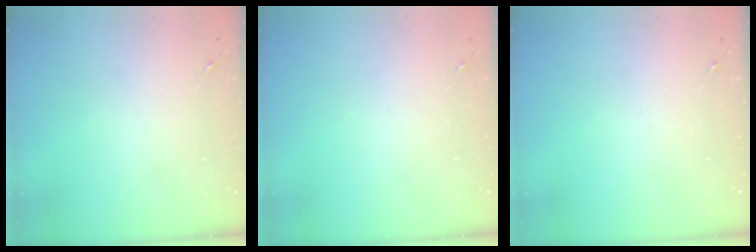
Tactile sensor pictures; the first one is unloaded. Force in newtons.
{"total": 0.0}
{"total": 0.0}